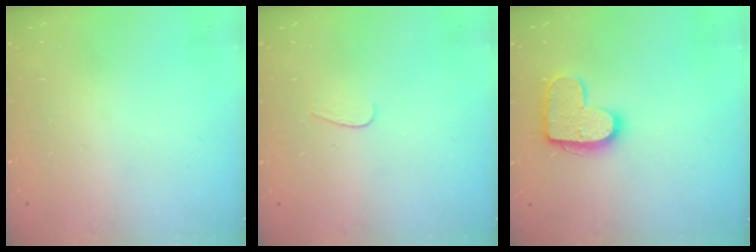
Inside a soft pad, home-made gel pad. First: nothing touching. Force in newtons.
{"total": 4.0, "press": 4.0, "slide": 0.4}
{"total": 13.5, "press": 13.5, "slide": 0.6}